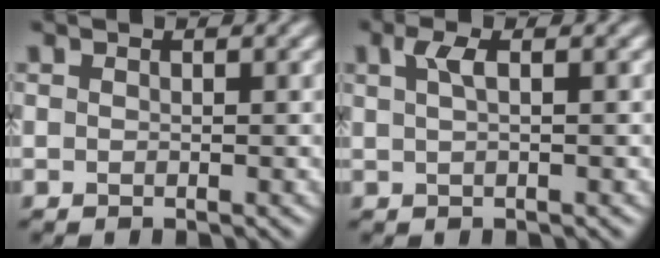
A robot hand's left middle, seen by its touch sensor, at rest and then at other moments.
{"total": 1.6, "force": [0.7, 0.3, 1.4], "torque": [-0.026, 0.011, 0.014]}